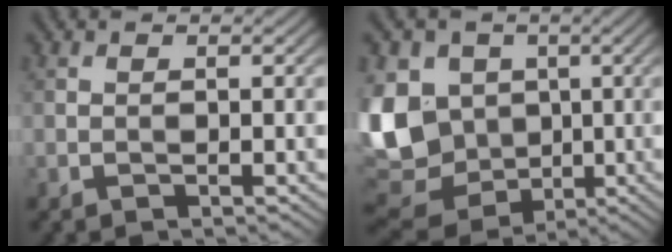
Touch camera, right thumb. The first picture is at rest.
{"total": 15.7, "force": [0.0, 12.9, 8.9], "torque": [-0.246, -0.010, 0.004]}